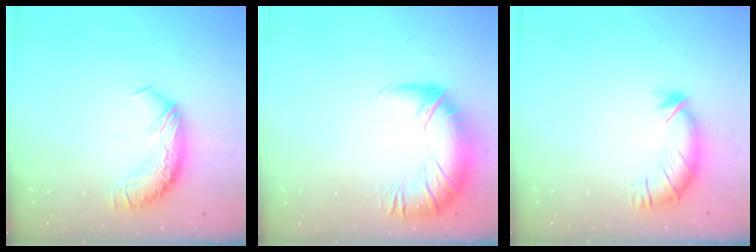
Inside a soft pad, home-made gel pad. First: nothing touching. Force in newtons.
{"total": 2.8, "press": 1.4, "slide": 2.5}
{"total": 3.6, "press": 3.5, "slide": 0.6}